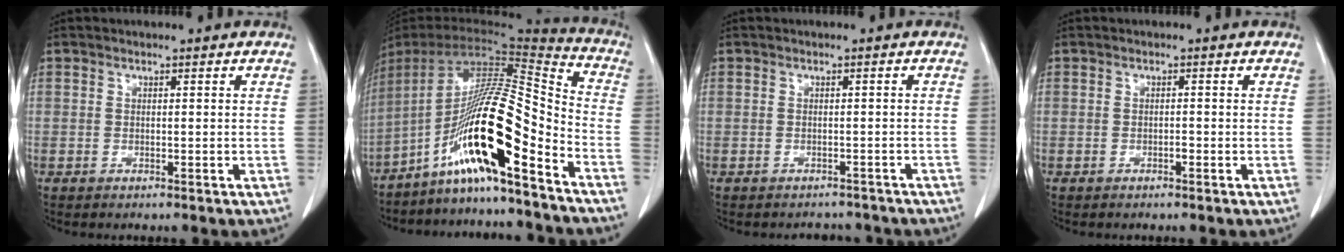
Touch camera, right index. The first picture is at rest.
{"total": 18.2, "force": [-10.6, 0.3, 14.9], "torque": [-0.285, 0.011, -0.197]}
{"total": 3.9, "force": [-3.5, 1.7, 0.1], "torque": [0.002, 0.007, -0.038]}
{"total": 0.5, "force": [-0.3, 0.2, 0.4], "torque": [-0.003, 0.004, -0.005]}